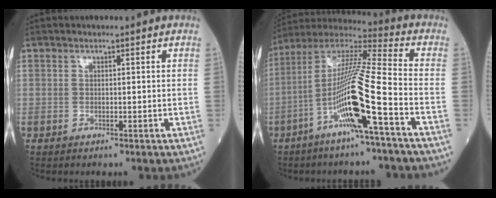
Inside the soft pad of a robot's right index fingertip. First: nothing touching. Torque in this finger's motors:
{"motor_torque": [1.97, -0.17, 1.05, 0.21]}